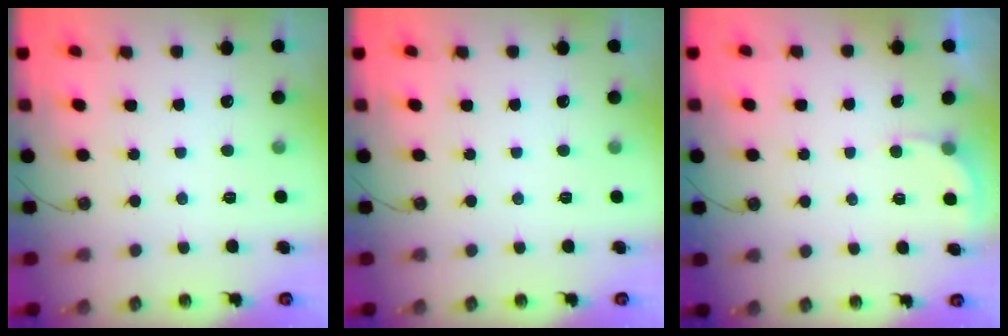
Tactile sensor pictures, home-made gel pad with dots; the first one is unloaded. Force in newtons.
{"total": 0.0}
{"total": 2.6, "press": 2.6, "slide": 0.1}